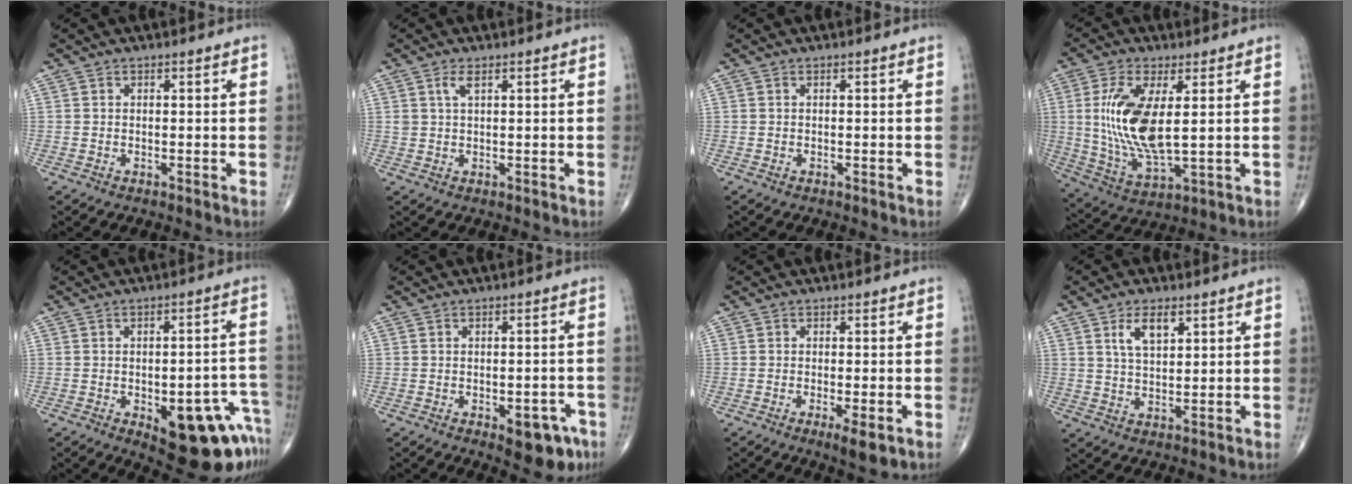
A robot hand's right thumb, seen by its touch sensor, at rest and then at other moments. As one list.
[{"total": 2.3, "force": [1.2, 0.9, 1.7], "torque": [-0.037, -0.001, 0.027]}, {"total": 0.0}, {"total": 14.6, "force": [2.2, 5.7, 13.2], "torque": [-0.279, -0.022, 0.051]}, {"total": 17.4, "force": [-7.5, 7.4, 13.9], "torque": [-0.105, 0.044, -0.078]}, {"total": 7.5, "force": [-3.7, 3.6, 5.4], "torque": [-0.045, 0.020, -0.038]}, {"total": 4.3, "force": [-1.8, 1.0, 3.7], "torque": [-0.059, -0.008, -0.027]}, {"total": 5.5, "force": [2.7, 2.6, 4.1], "torque": [-0.067, -0.013, 0.052]}]